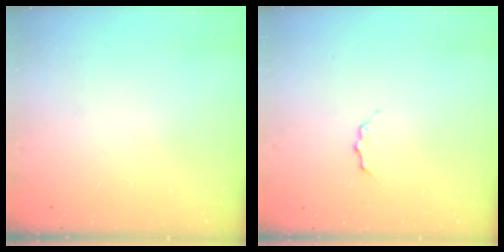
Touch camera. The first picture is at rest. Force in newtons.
{"total": 3.7, "press": 3.7, "slide": 0.4}